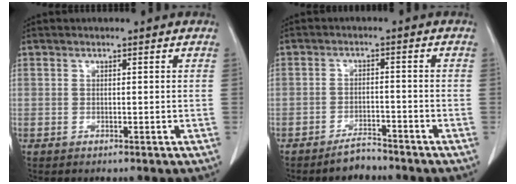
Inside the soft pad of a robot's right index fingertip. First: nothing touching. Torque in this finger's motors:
{"motor_torque": [-0.22, -0.19, -0.20, -0.10]}